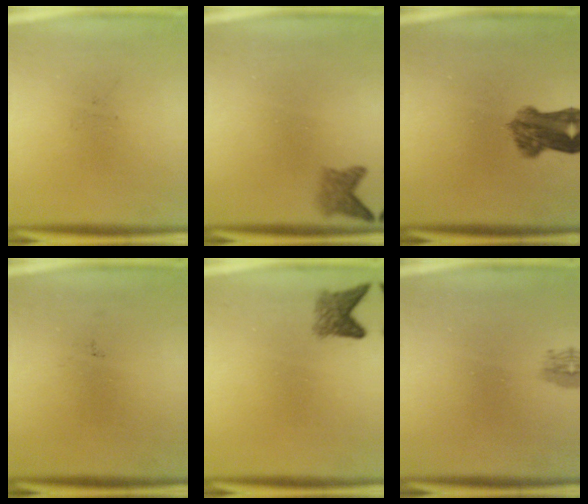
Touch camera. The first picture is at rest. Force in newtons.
{"total": 2.1}
{"total": 6.0}
{"total": 0.0}
{"total": 2.8}
{"total": 1.1}